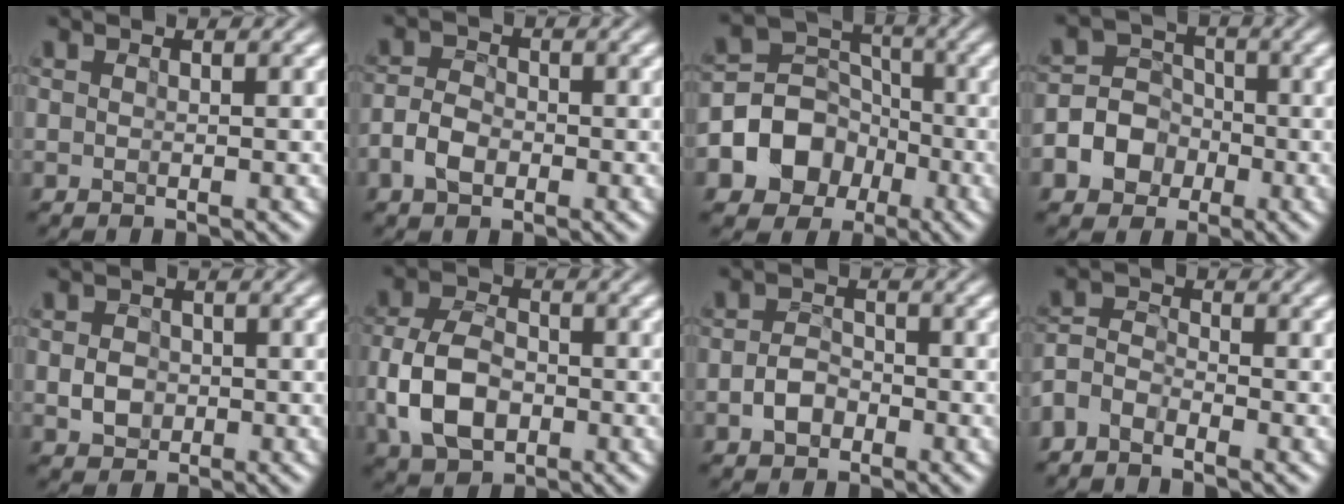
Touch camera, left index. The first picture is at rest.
{"total": 2.9, "force": [-1.3, 1.8, 1.8], "torque": [-0.042, 0.006, -0.027]}
{"total": 8.7, "force": [-3.6, 7.1, 3.4], "torque": [-0.049, 0.002, -0.086]}
{"total": 6.7, "force": [-2.6, 5.6, 2.4], "torque": [-0.041, 0.008, -0.063]}
{"total": 2.1, "force": [-0.4, 1.7, 1.1], "torque": [-0.022, 0.002, -0.007]}
{"total": 6.4, "force": [-2.0, 4.1, 4.5], "torque": [-0.096, 0.006, -0.040]}
{"total": 2.2, "force": [-1.2, 1.4, 1.2], "torque": [-0.023, 0.005, -0.022]}
{"total": 3.0, "force": [-2.5, 1.2, 1.2], "torque": [-0.032, 0.007, -0.059]}